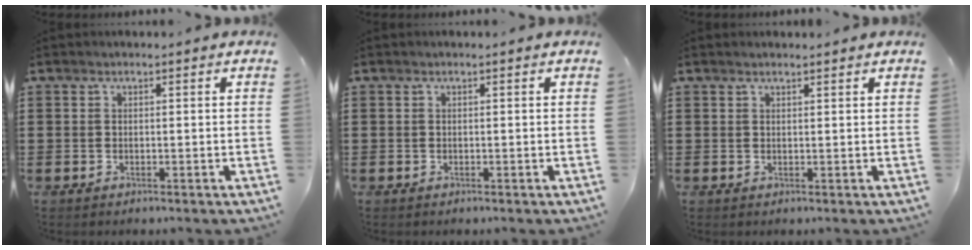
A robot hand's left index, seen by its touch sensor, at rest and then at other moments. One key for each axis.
{"total": 0.0}
{"total": 0.8, "fx": 0.8, "fy": 0.1, "fz": 0.3, "tx": -0.007, "ty": -0.001, "tz": 0.015}